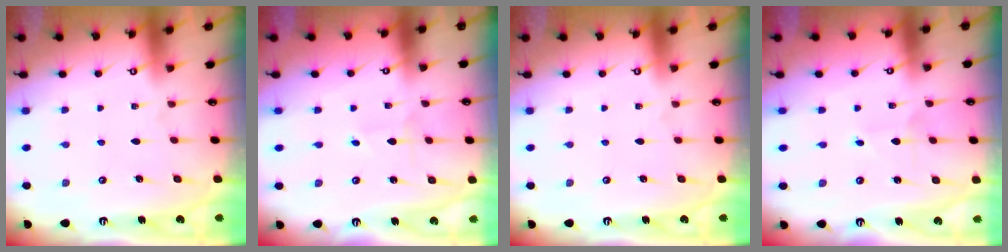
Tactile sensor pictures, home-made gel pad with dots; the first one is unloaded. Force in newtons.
{"total": 0.6, "press": 0.6, "slide": 0.1}
{"total": 0.0}
{"total": 1.2, "press": 1.2, "slide": 0.1}